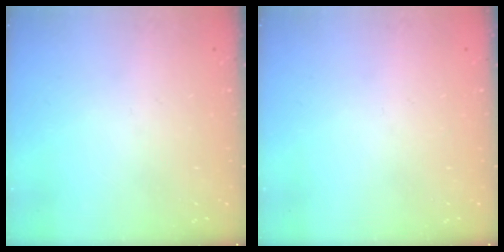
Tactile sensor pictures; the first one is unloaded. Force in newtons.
{"total": 0.0}